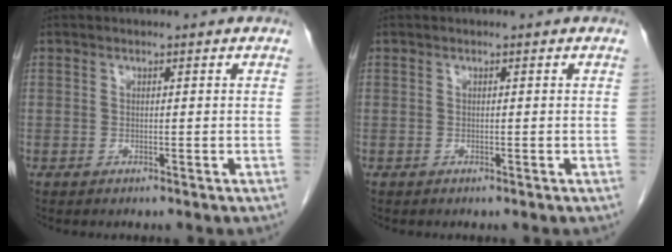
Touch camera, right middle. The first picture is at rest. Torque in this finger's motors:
{"motor_torque": [0.16, -0.08, 0.02, 0.01]}